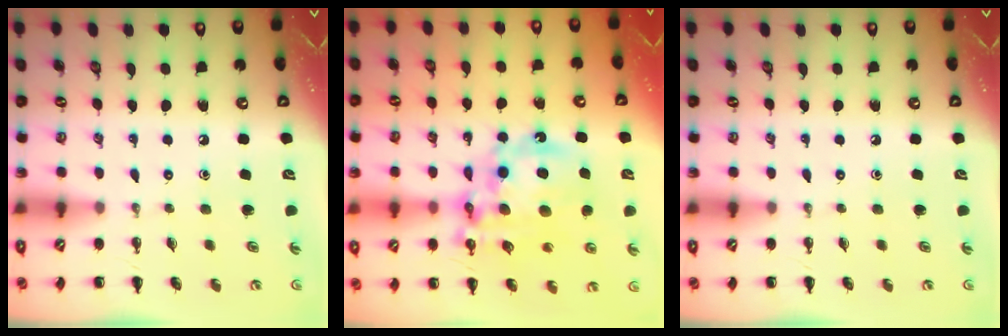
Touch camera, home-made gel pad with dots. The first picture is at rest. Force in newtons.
{"total": 19.7, "press": 19.1, "slide": 4.8}
{"total": 0.0}